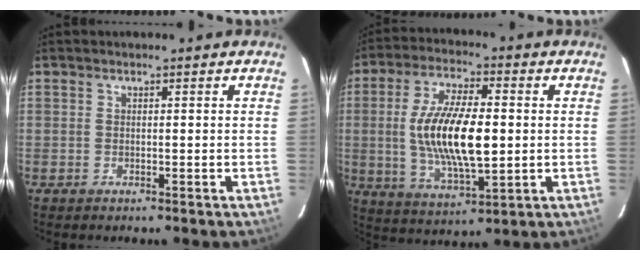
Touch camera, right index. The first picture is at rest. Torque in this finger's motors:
{"motor_torque": [1.69, -0.45, 1.05, 0.21]}